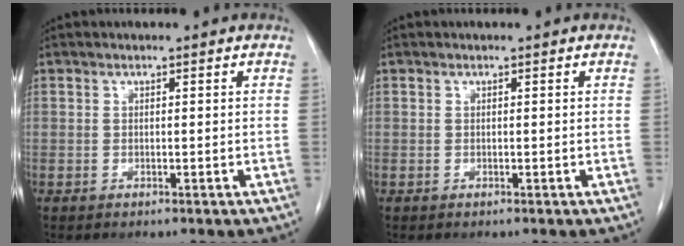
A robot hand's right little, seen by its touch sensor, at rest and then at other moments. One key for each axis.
{"total": 0.0}